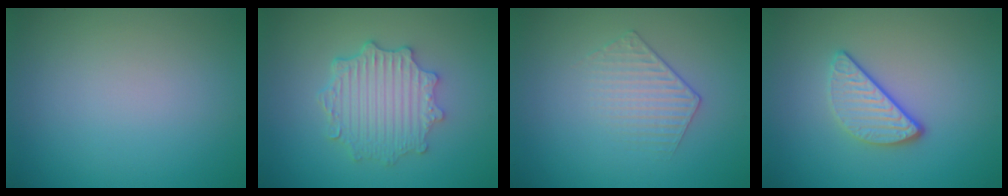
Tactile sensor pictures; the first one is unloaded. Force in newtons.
{"total": 4.6, "press": 3.8, "slide": 2.6}
{"total": 1.7, "press": 1.2, "slide": 1.3}
{"total": 2.9, "press": 2.4, "slide": 1.6}